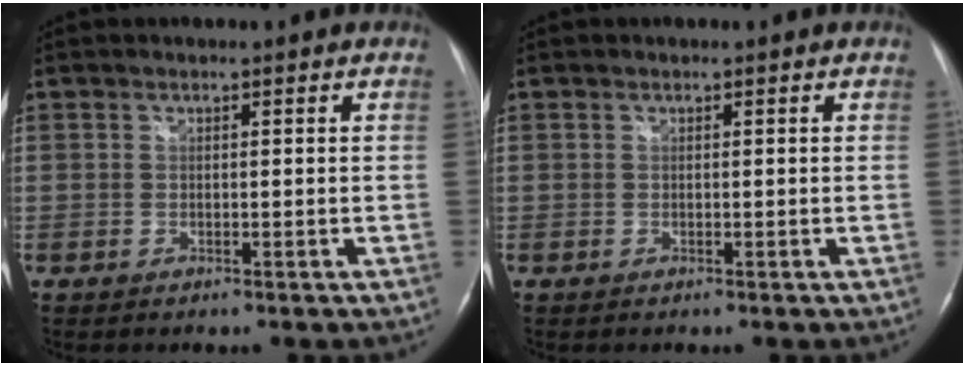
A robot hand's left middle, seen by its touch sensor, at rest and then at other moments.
{"total": 0.0}